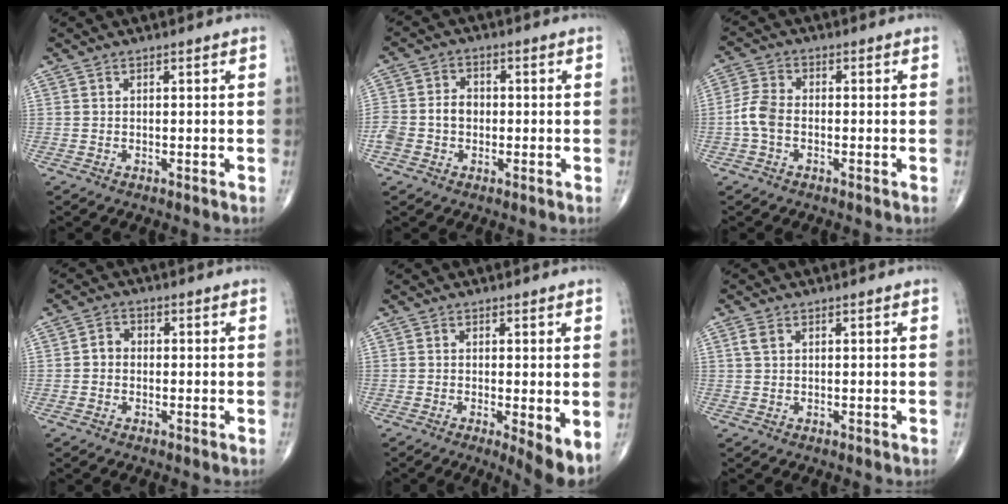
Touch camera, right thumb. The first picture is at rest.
{"total": 6.7, "force": [-0.9, 5.2, 4.0], "torque": [-0.072, 0.024, -0.019]}
{"total": 4.8, "force": [-1.2, 3.0, 3.6], "torque": [-0.082, 0.015, -0.033]}
{"total": 2.8, "force": [-0.3, 2.4, 1.4], "torque": [-0.013, 0.013, -0.012]}
{"total": 5.3, "force": [-1.0, 1.1, 5.1], "torque": [-0.080, -0.018, -0.018]}
{"total": 1.7, "force": [0.7, 1.0, 1.2], "torque": [-0.030, 0.008, 0.017]}